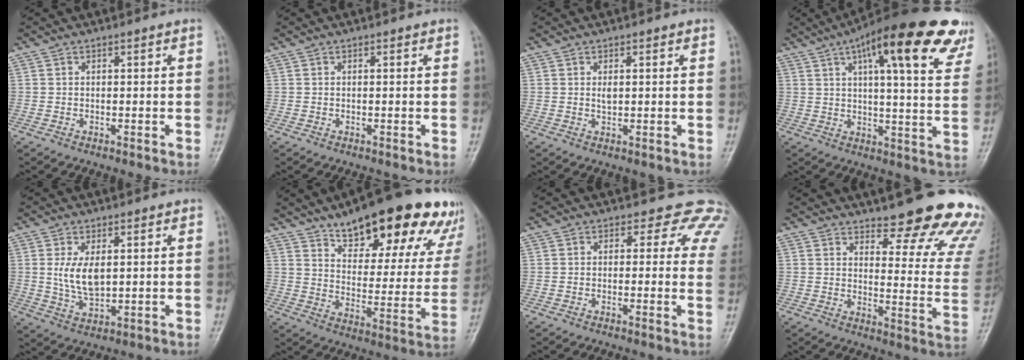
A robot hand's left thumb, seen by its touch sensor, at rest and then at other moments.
{"total": 0.0}
{"total": 1.5, "force": [0.4, 0.9, 1.2], "torque": [-0.015, -0.003, 0.008]}
{"total": 24.0, "force": [13.2, 6.4, 19.0], "torque": [-0.251, -0.012, 0.171]}
{"total": 6.8, "force": [1.2, 3.7, 5.6], "torque": [-0.098, -0.014, 0.029]}
{"total": 27.2, "force": [18.7, 10.3, 16.9], "torque": [-0.186, -0.062, 0.255]}
{"total": 7.8, "force": [5.7, 4.8, 2.5], "torque": [0.017, -0.015, 0.032]}
{"total": 21.2, "force": [17.7, 5.4, 10.4], "torque": [-0.086, -0.133, 0.204]}